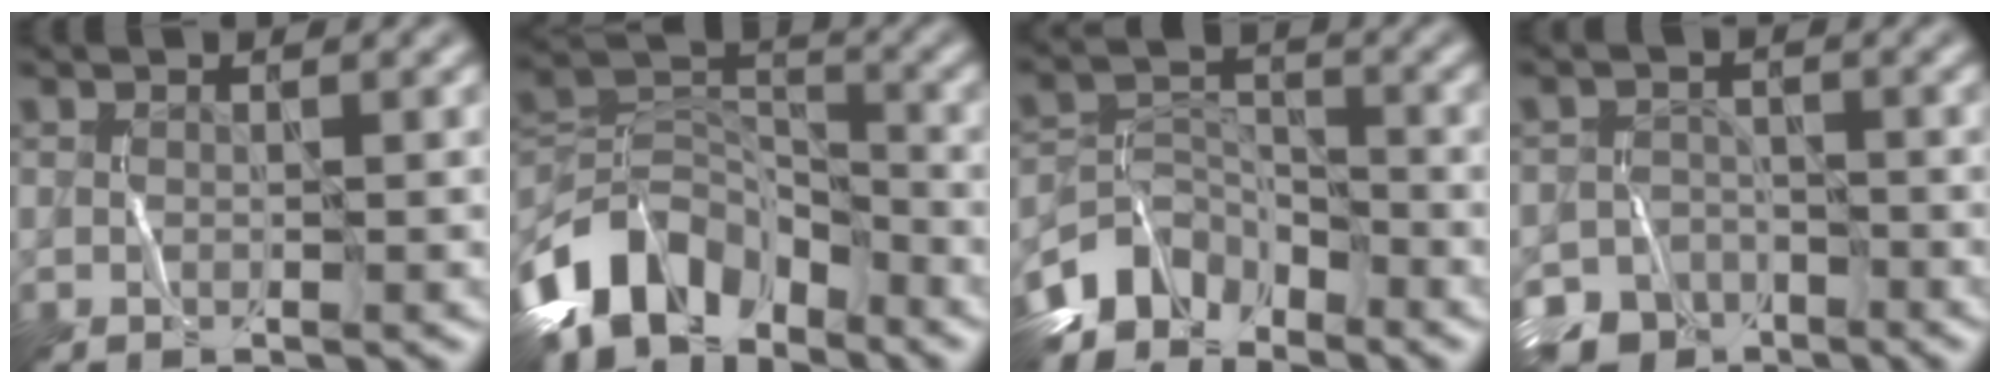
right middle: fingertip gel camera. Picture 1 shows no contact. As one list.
[{"total": 8.2, "force": [-5.7, 4.7, 3.5], "torque": [-0.055, 0.006, -0.115]}, {"total": 4.6, "force": [-4.0, 2.2, 0.7], "torque": [-0.010, 0.004, -0.085]}, {"total": 7.7, "force": [-6.3, 4.4, 0.8], "torque": [-0.007, -0.014, -0.092]}]